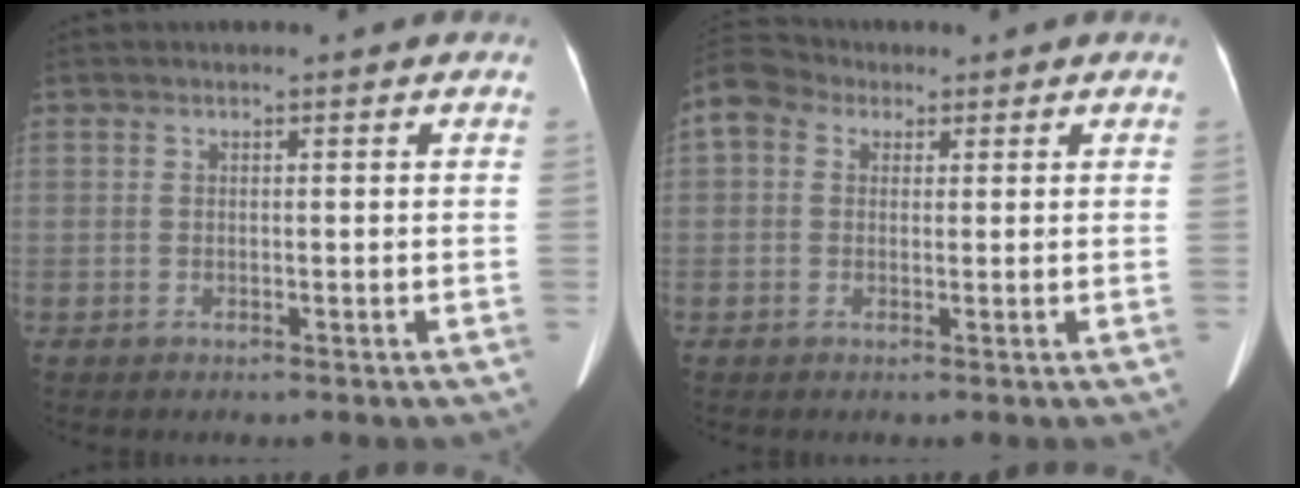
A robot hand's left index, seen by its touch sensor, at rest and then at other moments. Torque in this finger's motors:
{"motor_torque": [-0.22, -0.16, 0.31, 0.09]}